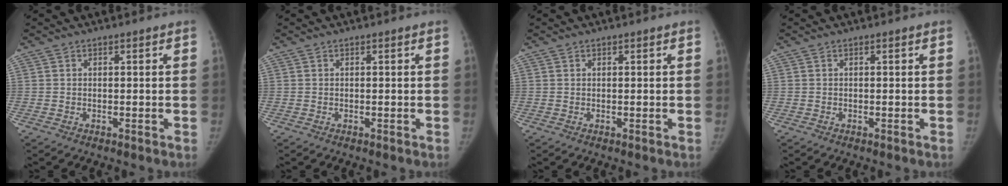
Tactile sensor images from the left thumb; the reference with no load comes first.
{"total": 0.0}
{"total": 0.0}
{"total": 0.0}